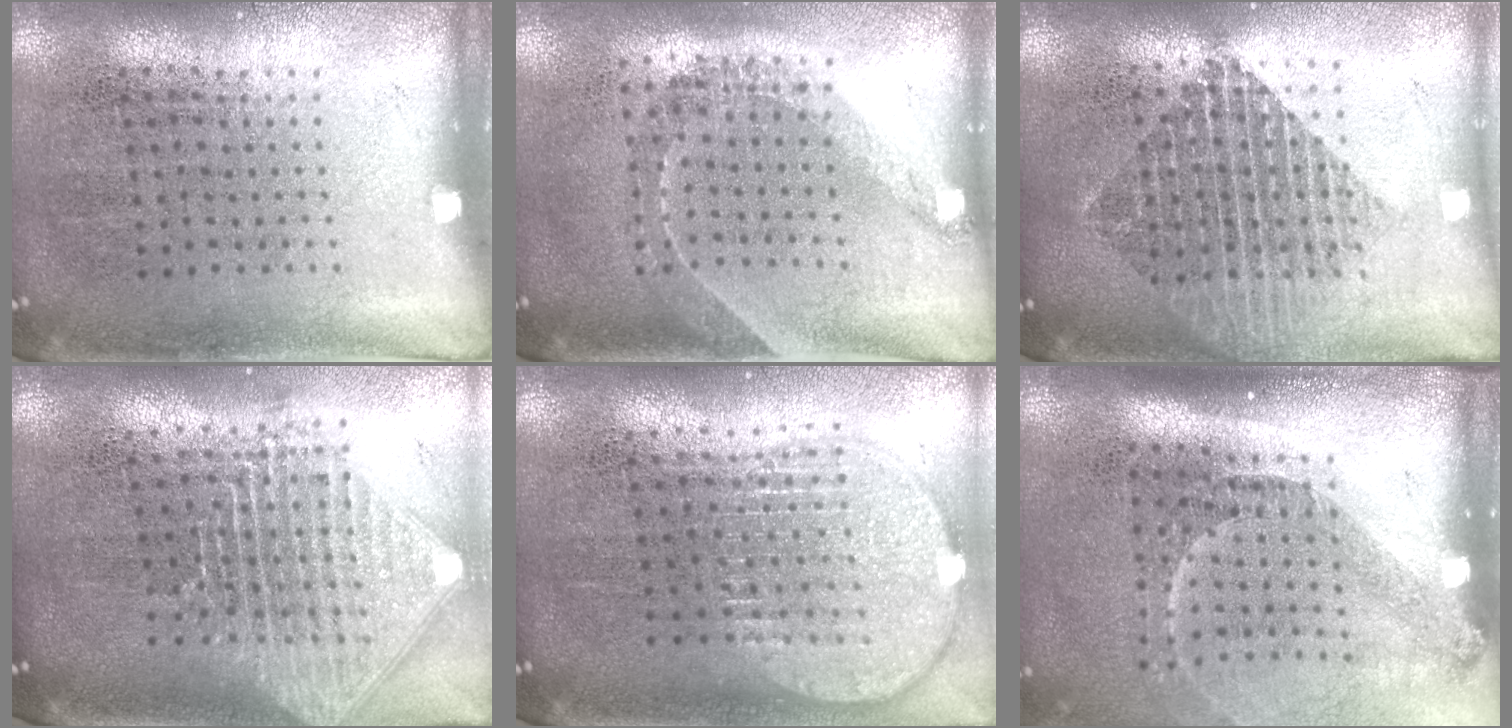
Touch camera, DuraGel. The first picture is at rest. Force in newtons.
{"total": 1.6, "press": 1.2, "slide": 1.1}
{"total": 2.1, "press": 1.7, "slide": 1.2}
{"total": 2.4, "press": 1.8, "slide": 1.5}
{"total": 1.9, "press": 1.6, "slide": 1.0}
{"total": 2.0, "press": 1.4, "slide": 1.5}